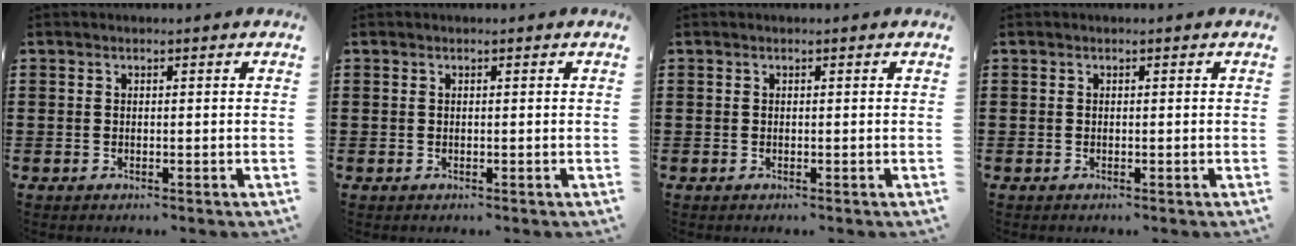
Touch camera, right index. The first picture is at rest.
{"total": 0.0}
{"total": 0.0}
{"total": 0.0}